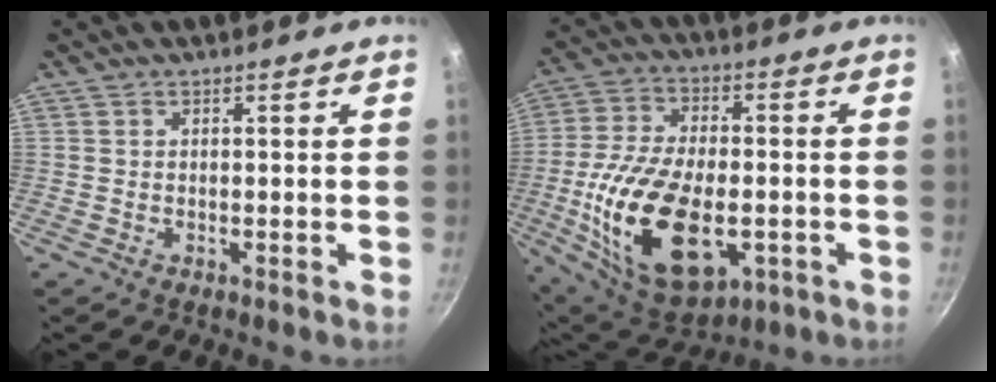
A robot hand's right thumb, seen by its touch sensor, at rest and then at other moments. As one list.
[{"total": 22.6, "force": [-5.1, 12.3, 18.2], "torque": [-0.329, 0.015, -0.076]}]